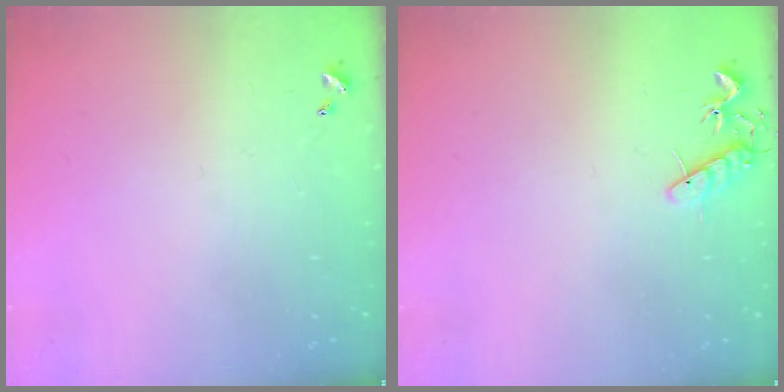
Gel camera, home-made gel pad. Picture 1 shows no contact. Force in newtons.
{"total": 7.5, "press": 7.4, "slide": 0.6}